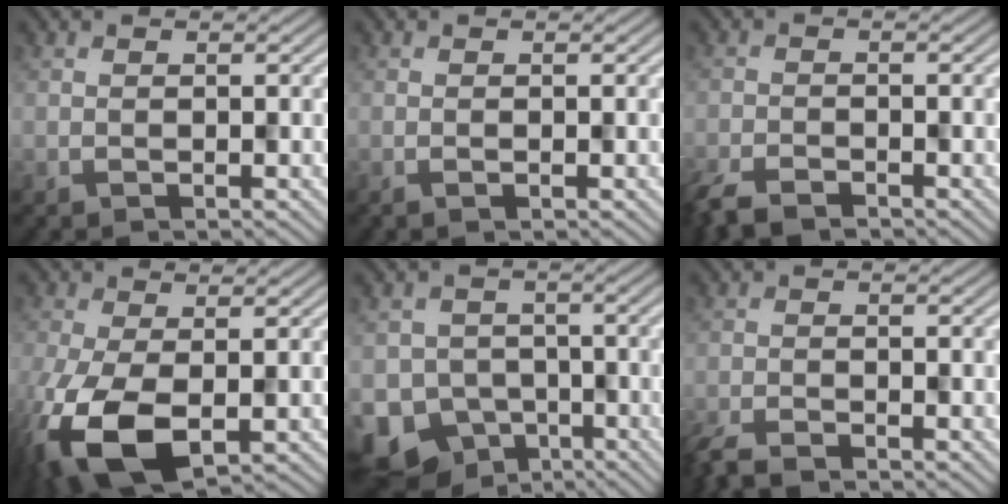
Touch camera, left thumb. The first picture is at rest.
{"total": 0.5, "force": [-0.3, 0.0, 0.5], "torque": [-0.008, 0.000, -0.004]}
{"total": 4.7, "force": [-4.0, 1.5, 2.1], "torque": [-0.035, -0.008, -0.076]}
{"total": 11.9, "force": [-4.1, 5.9, 9.4], "torque": [-0.231, -0.047, -0.056]}
{"total": 10.6, "force": [-6.2, 8.1, 2.7], "torque": [-0.073, -0.030, -0.093]}
{"total": 4.3, "force": [-3.8, 0.8, 1.8], "torque": [-0.034, -0.007, -0.073]}